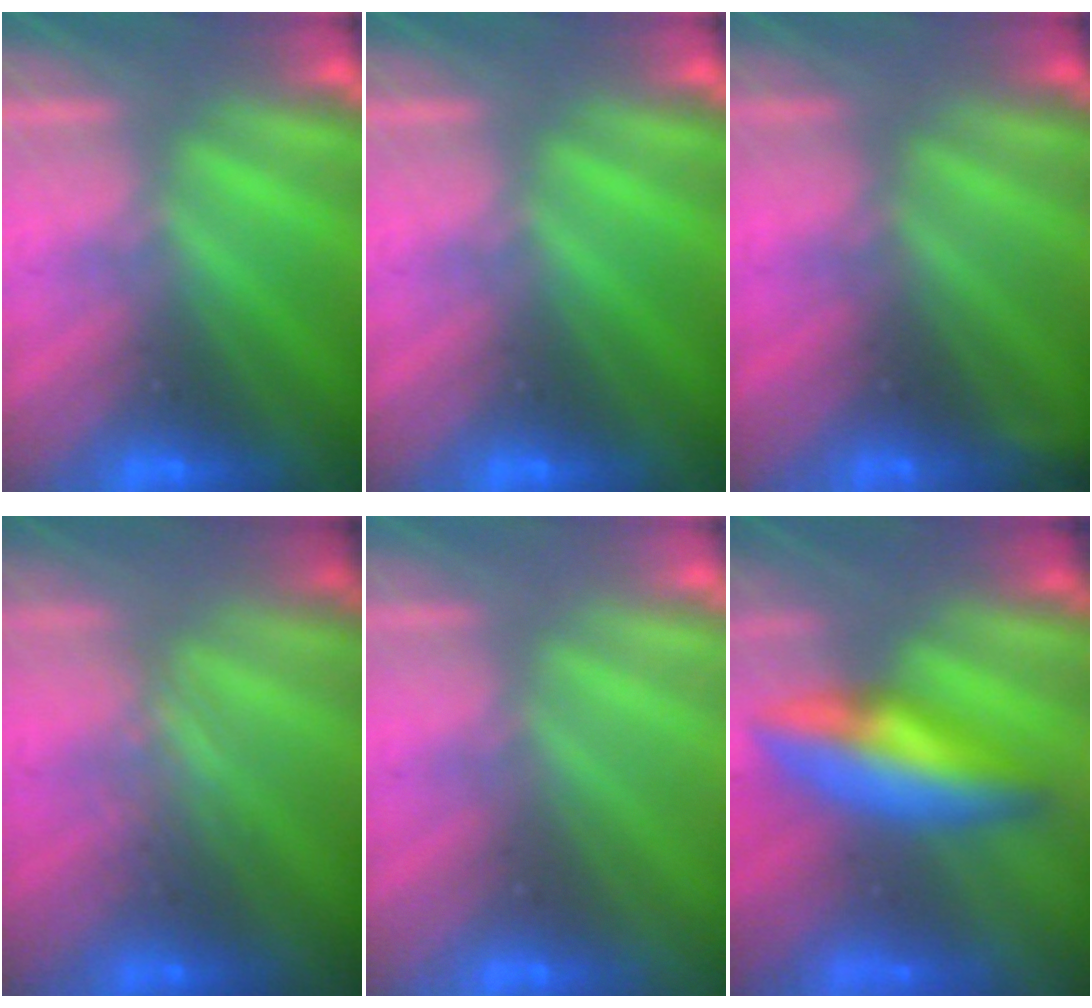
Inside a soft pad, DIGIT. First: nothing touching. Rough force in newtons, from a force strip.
{"total": 0.0}
{"total": 2.4}
{"total": 2.5}
{"total": 2.9}
{"total": 7.5}